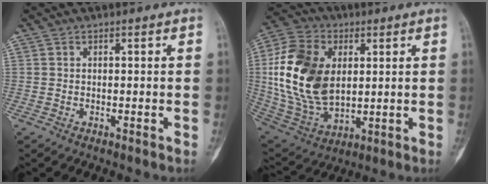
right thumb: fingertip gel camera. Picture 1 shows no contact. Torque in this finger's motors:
{"motor_torque": [1.13, 2.82, 1.10, -0.68, 0.50]}